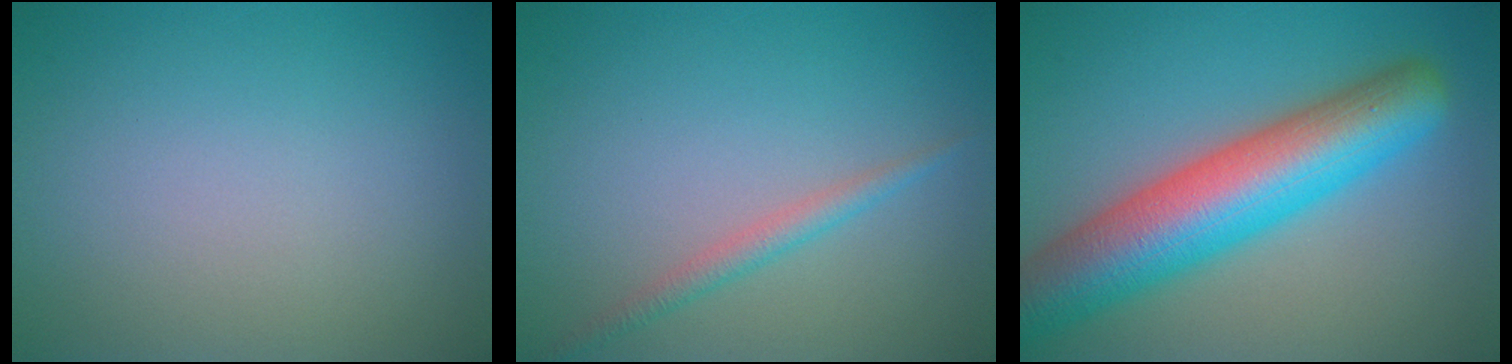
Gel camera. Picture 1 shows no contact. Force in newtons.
{"total": 1.6, "press": 1.6, "slide": 0.1}
{"total": 10.6, "press": 10.6, "slide": 0.4}